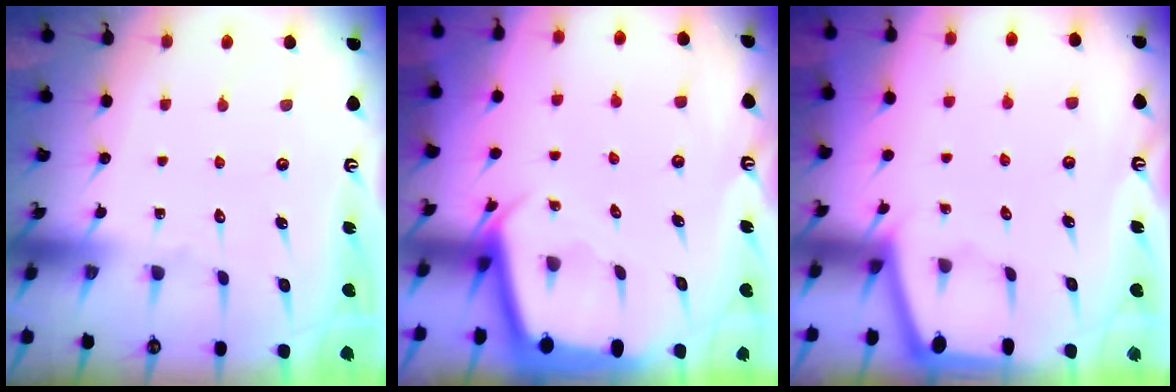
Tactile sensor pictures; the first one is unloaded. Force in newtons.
{"total": 2.3, "press": 2.3, "slide": 0.1}
{"total": 1.4, "press": 1.4, "slide": 0.2}